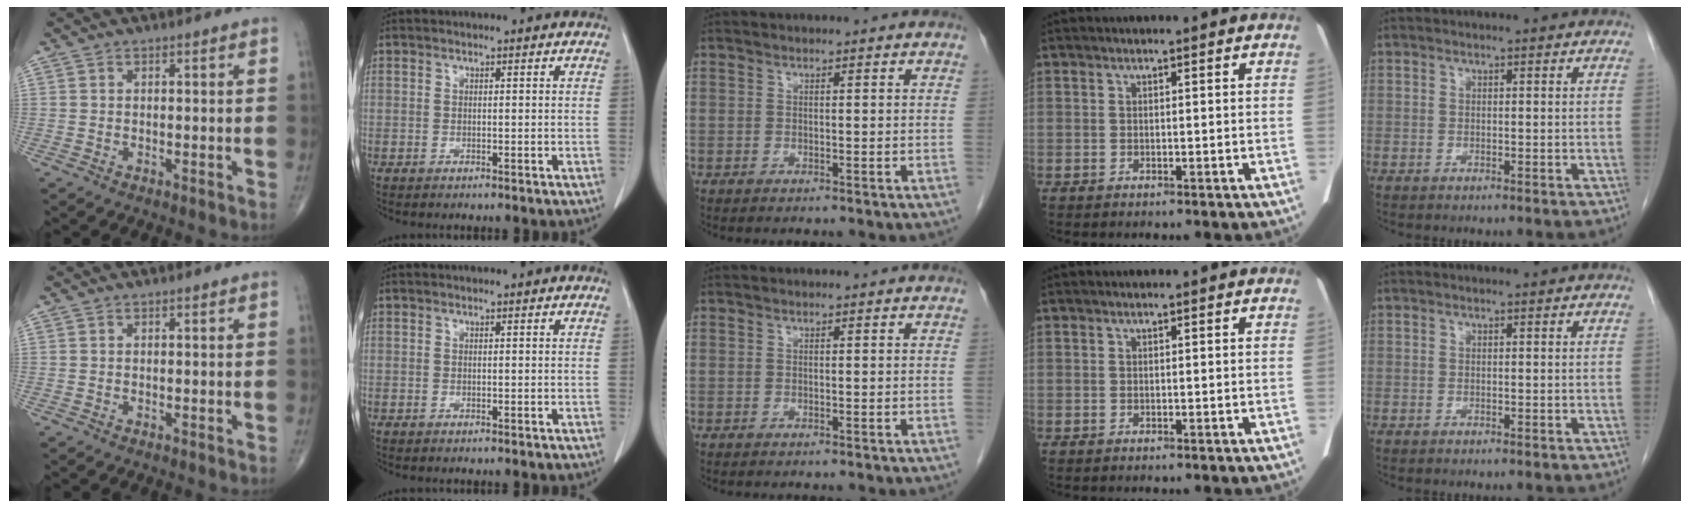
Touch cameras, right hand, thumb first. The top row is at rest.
{}